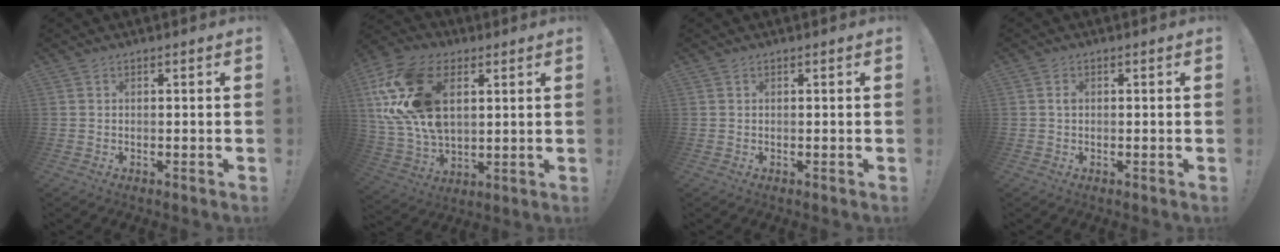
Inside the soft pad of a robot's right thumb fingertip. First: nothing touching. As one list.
[{"total": 22.5, "force": [7.2, 14.4, 15.7], "torque": [-0.312, -0.025, 0.133]}, {"total": 0.0}, {"total": 0.9, "force": [0.1, 0.7, 0.7], "torque": [-0.018, 0.006, 0.002]}]